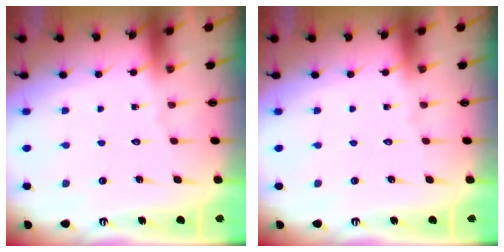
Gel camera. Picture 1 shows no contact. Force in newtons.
{"total": 0.0}